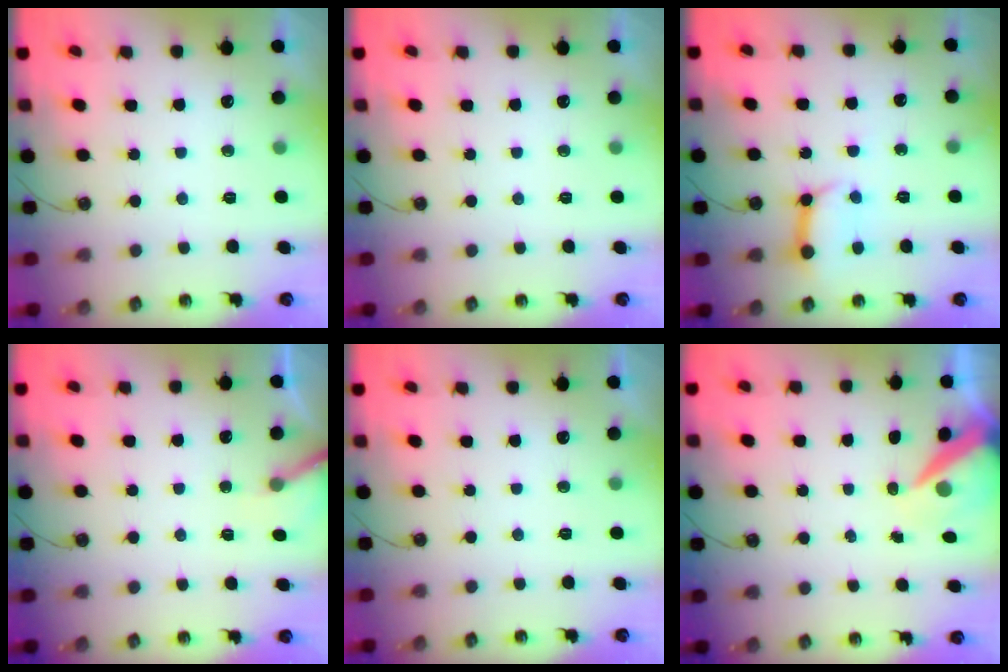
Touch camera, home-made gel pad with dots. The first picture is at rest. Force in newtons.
{"total": 0.0}
{"total": 9.6, "press": 9.5, "slide": 1.3}
{"total": 6.6, "press": 6.6, "slide": 0.4}
{"total": 0.0}
{"total": 8.4, "press": 8.3, "slide": 1.0}